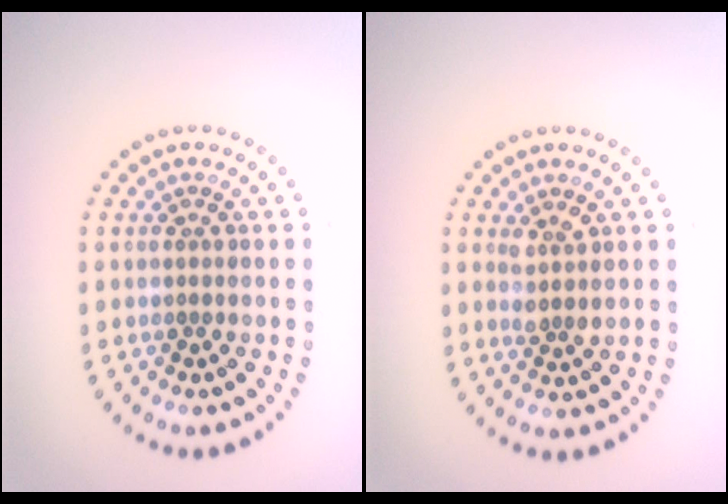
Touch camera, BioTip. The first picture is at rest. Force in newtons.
{"total": 1.7, "press": 1.5, "slide": 0.7}